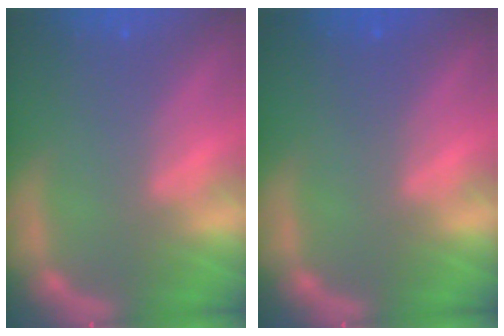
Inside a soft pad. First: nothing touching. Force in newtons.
{"total": 0.9}